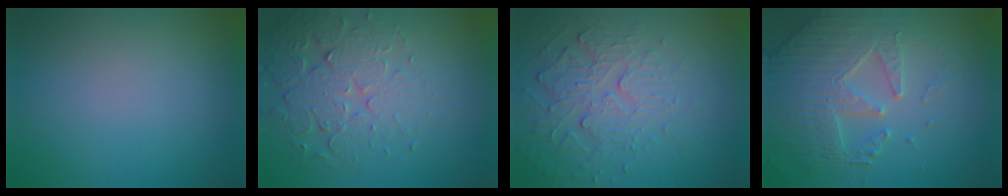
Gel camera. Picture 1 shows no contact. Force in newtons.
{"total": 5.0, "press": 4.4, "slide": 2.3}
{"total": 4.6, "press": 3.5, "slide": 3.0}
{"total": 5.3, "press": 5.0, "slide": 2.0}